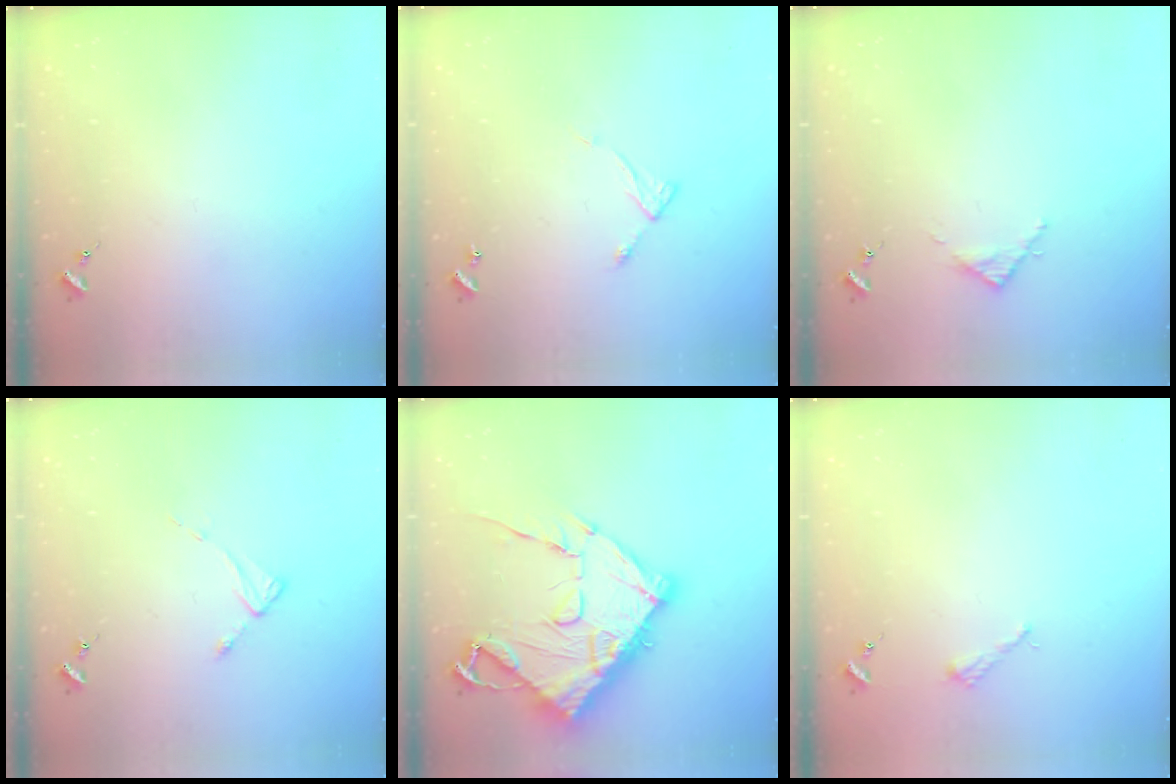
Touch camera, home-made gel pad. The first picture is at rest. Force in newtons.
{"total": 5.4, "press": 5.4, "slide": 0.4}
{"total": 2.8, "press": 2.8, "slide": 0.4}
{"total": 2.6, "press": 2.6, "slide": 0.4}
{"total": 20.9, "press": 20.8, "slide": 2.3}
{"total": 2.2, "press": 2.2, "slide": 0.3}